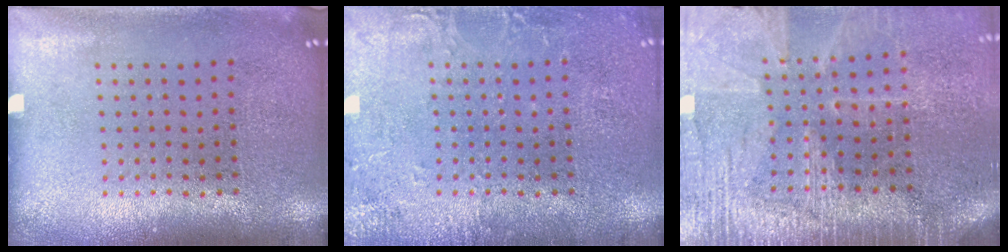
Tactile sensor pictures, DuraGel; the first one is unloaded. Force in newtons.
{"total": 2.5, "press": 2.5, "slide": 0.3}
{"total": 3.5, "press": 3.2, "slide": 1.4}